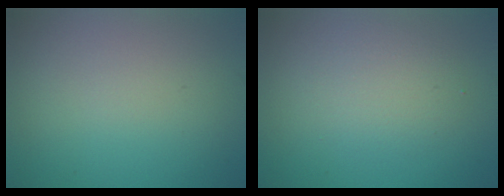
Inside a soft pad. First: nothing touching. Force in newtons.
{"total": 2.4, "press": 2.4, "slide": 0.1}